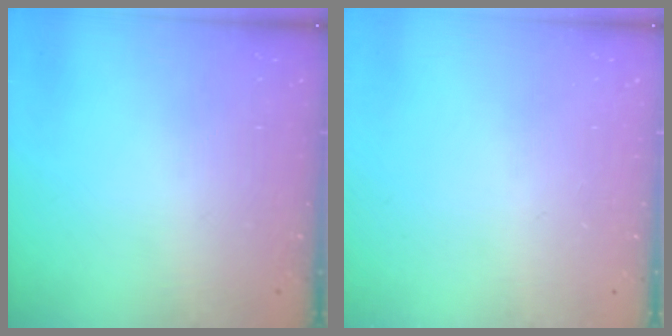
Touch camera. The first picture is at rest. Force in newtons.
{"total": 0.0}